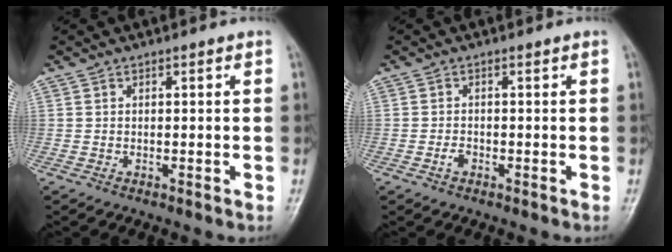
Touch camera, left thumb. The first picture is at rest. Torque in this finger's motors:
{"motor_torque": [-0.12, 0.12, 0.11, 0.07, 0.01]}